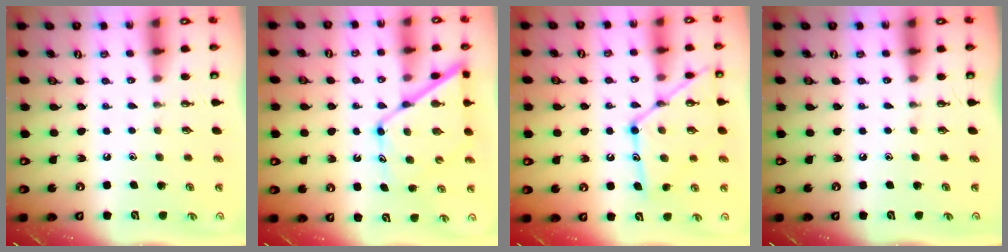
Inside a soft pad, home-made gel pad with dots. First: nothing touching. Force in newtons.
{"total": 13.3, "press": 13.2, "slide": 1.2}
{"total": 16.3, "press": 16.3, "slide": 1.4}
{"total": 0.0}